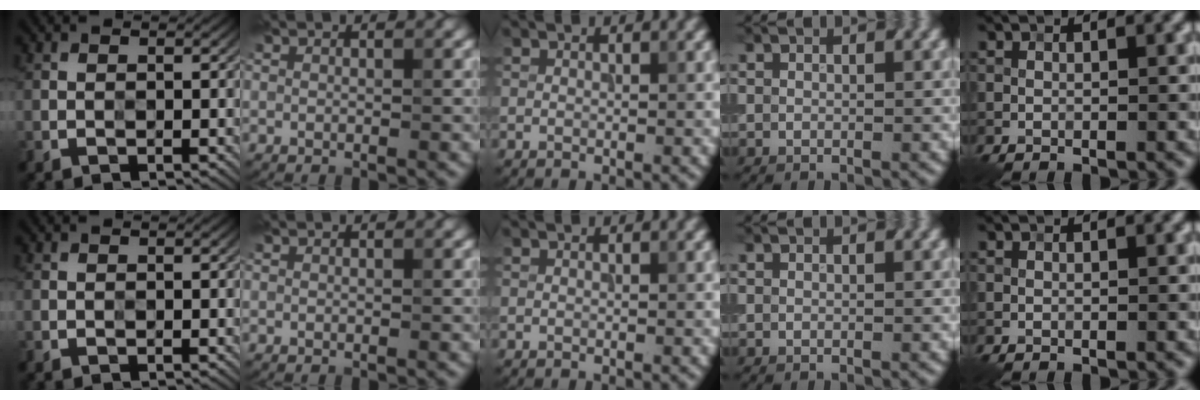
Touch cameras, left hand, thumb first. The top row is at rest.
{}